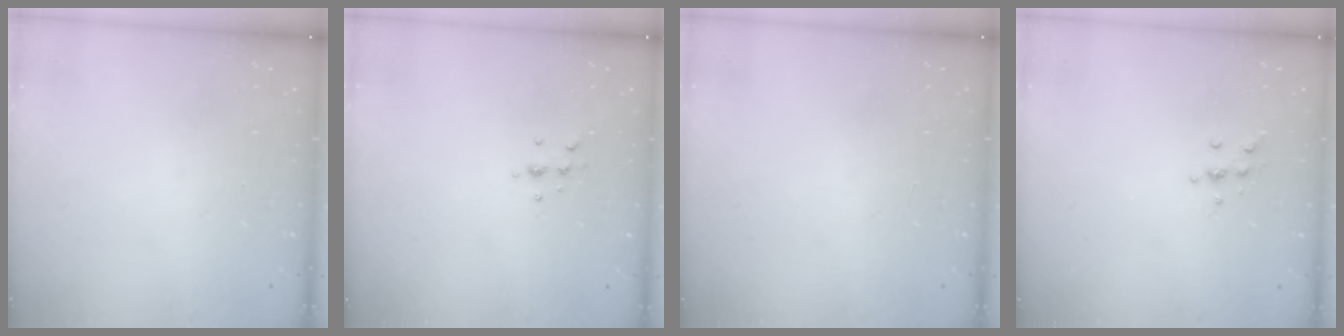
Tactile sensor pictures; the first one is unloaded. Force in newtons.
{"total": 5.4, "press": 5.4, "slide": 0.7}
{"total": 0.0}
{"total": 4.8, "press": 4.7, "slide": 0.8}